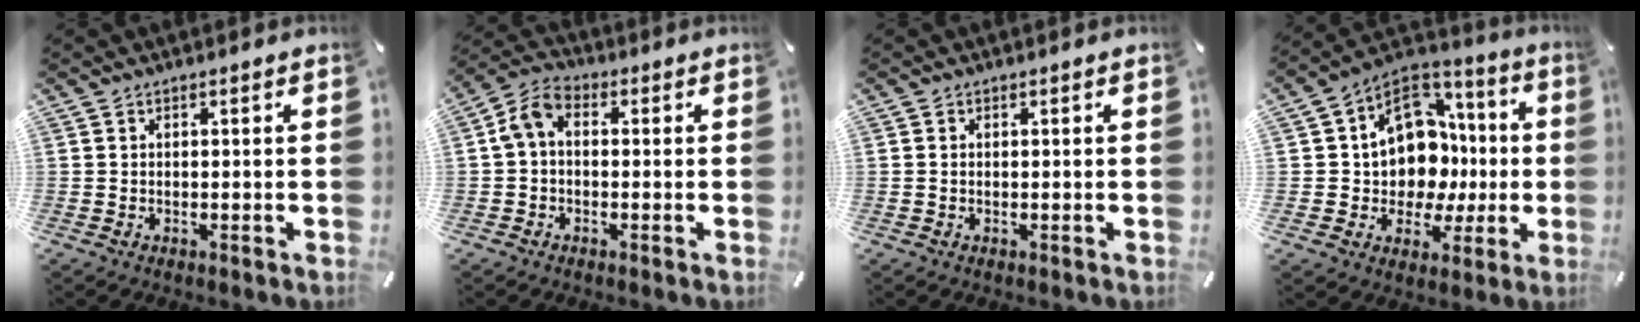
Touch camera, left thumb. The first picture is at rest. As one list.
[{"total": 5.9, "force": [-0.1, 4.1, 4.1], "torque": [-0.098, 0.006, -0.005]}, {"total": 0.7, "force": [0.0, 0.5, 0.4], "torque": [-0.009, 0.003, -0.001]}, {"total": 14.0, "force": [1.7, 12.4, 6.3], "torque": [-0.101, -0.037, 0.039]}]